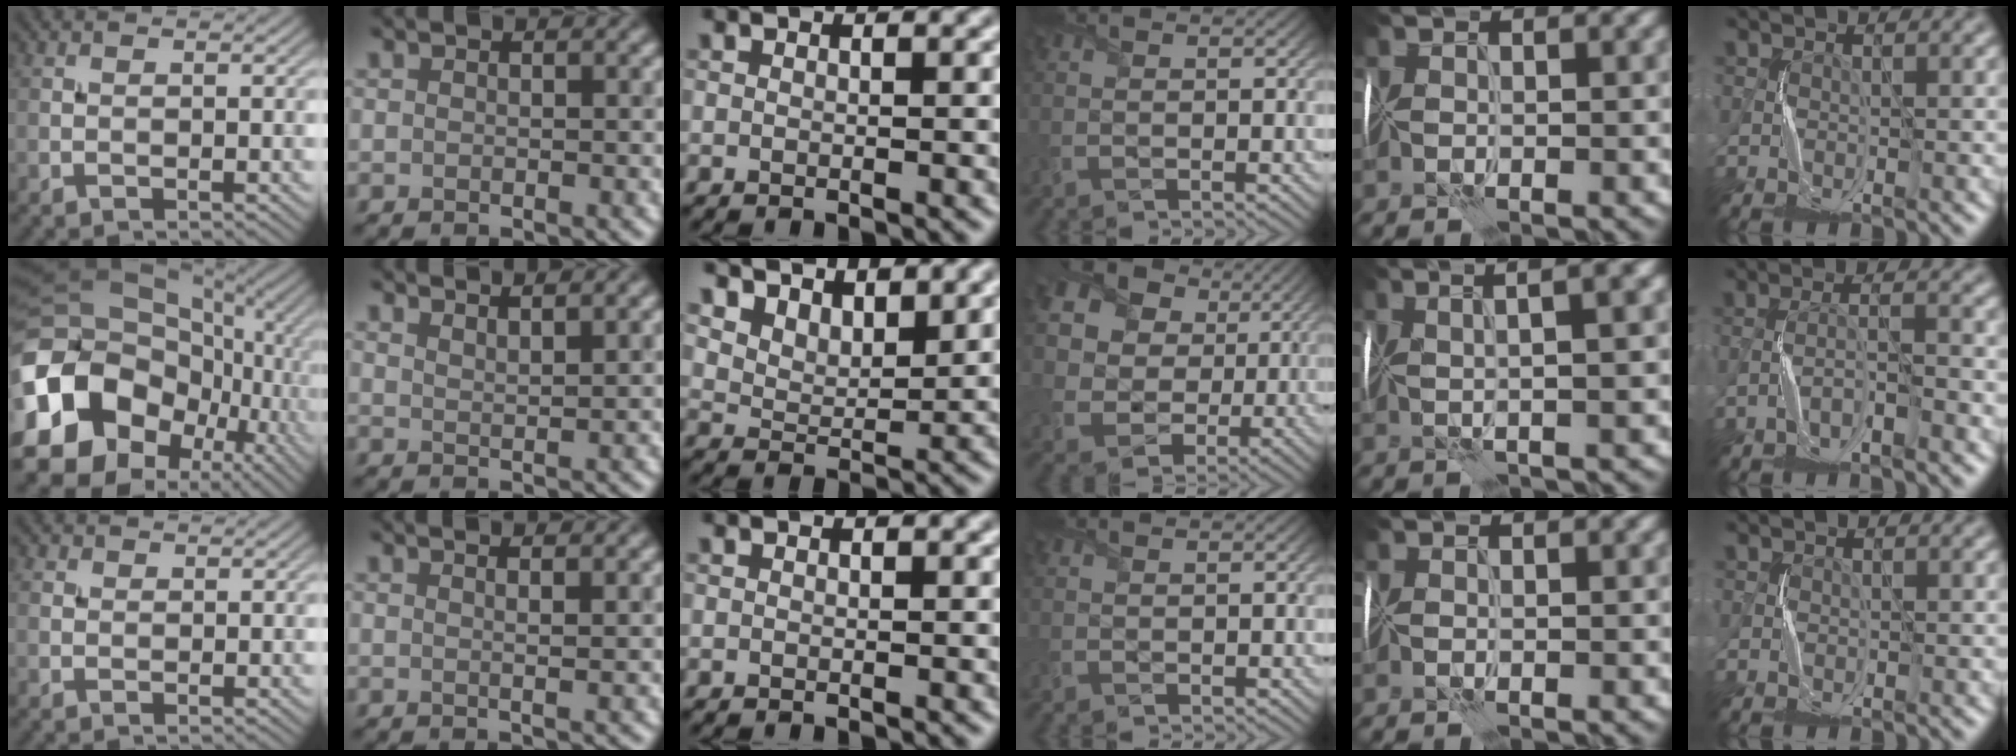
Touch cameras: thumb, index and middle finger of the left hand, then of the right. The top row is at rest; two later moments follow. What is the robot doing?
{"motion": "fold", "object": "memory foam"}